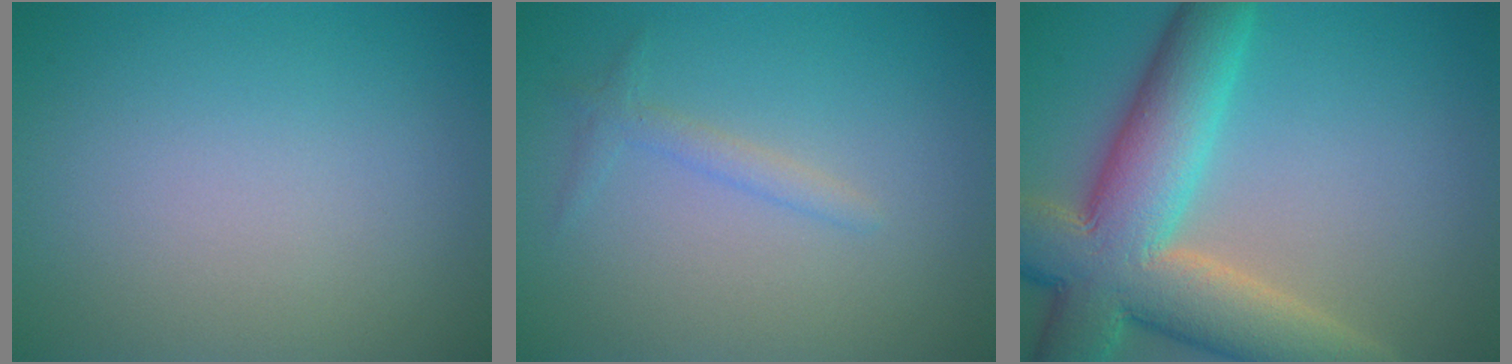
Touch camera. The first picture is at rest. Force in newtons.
{"total": 1.3, "press": 1.3, "slide": 0.0}
{"total": 11.6, "press": 11.5, "slide": 1.3}